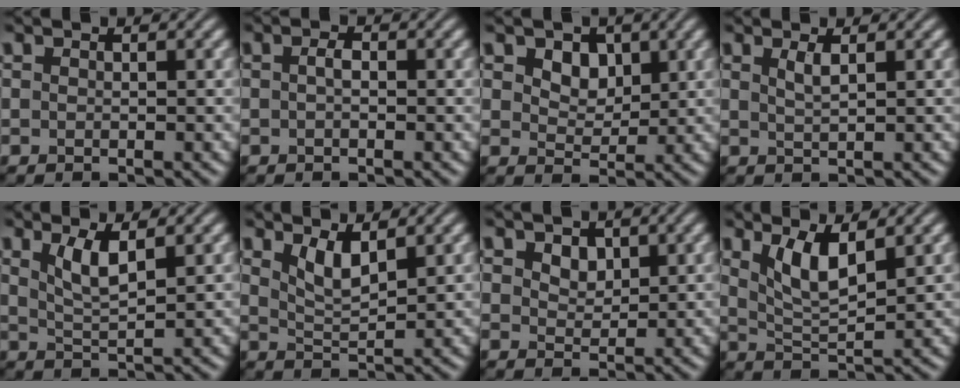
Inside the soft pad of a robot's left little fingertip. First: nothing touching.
{"total": 1.0, "force": [0.0, 0.5, 0.9], "torque": [-0.020, 0.002, -0.001]}
{"total": 3.0, "force": [1.4, 2.2, 1.6], "torque": [-0.036, -0.012, 0.022]}
{"total": 1.5, "force": [0.8, 0.4, 1.2], "torque": [-0.021, 0.001, 0.013]}
{"total": 3.1, "force": [1.6, 0.8, 2.5], "torque": [-0.052, -0.006, 0.034]}
{"total": 2.8, "force": [1.8, 0.8, 2.0], "torque": [-0.042, -0.011, 0.038]}
{"total": 1.9, "force": [1.0, 1.2, 0.9], "torque": [-0.020, -0.005, 0.018]}
{"total": 4.1, "force": [2.0, 1.2, 3.3], "torque": [-0.070, -0.009, 0.043]}